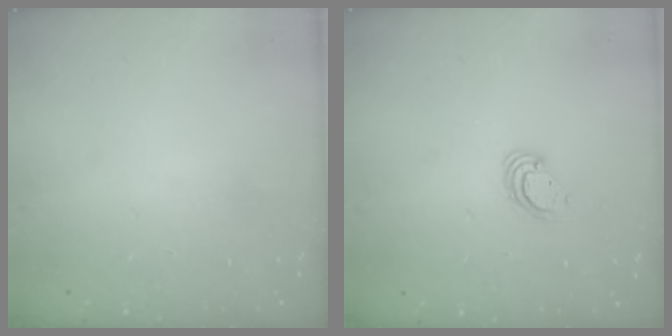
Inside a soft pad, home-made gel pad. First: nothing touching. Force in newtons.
{"total": 3.9, "press": 3.9, "slide": 0.1}